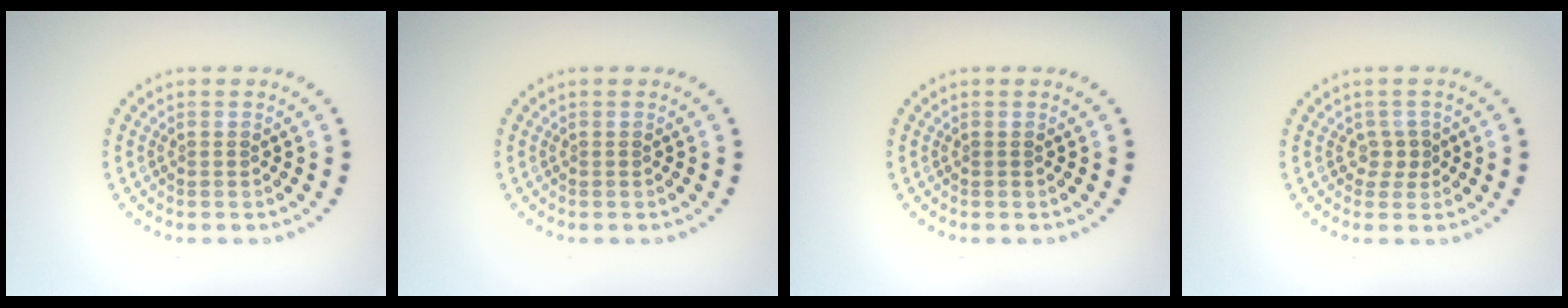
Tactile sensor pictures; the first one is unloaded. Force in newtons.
{"total": 0.0}
{"total": 0.0}
{"total": 1.4, "press": 0.9, "slide": 1.0}